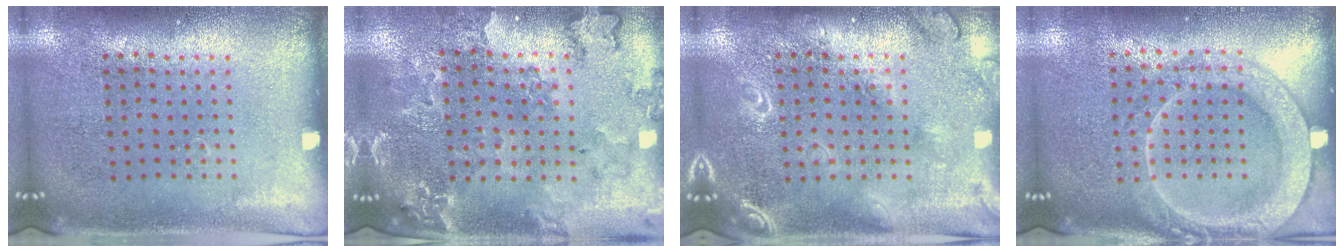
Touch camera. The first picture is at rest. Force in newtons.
{"total": 0.9, "press": 0.9, "slide": 0.2}
{"total": 1.7, "press": 1.7, "slide": 0.2}
{"total": 2.0, "press": 1.9, "slide": 0.3}